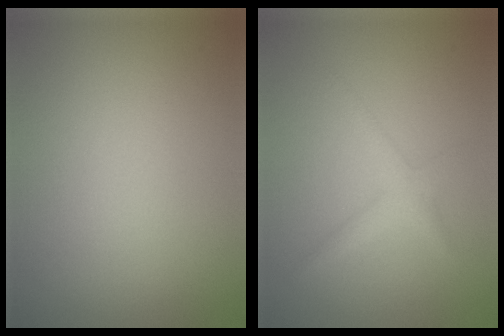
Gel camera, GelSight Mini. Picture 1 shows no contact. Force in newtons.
{"total": 1.8, "press": 1.8, "slide": 0.1}